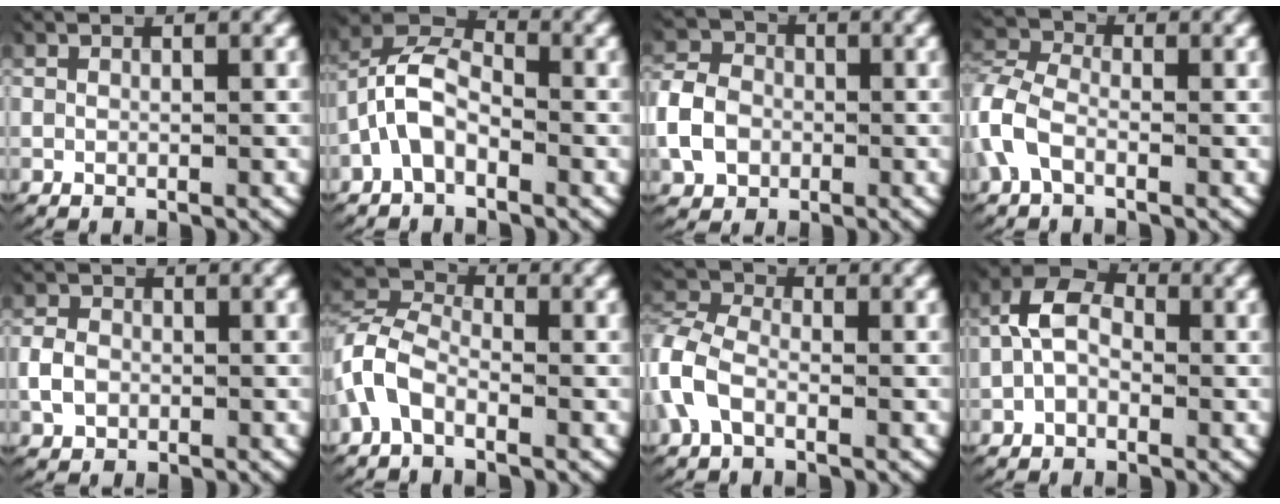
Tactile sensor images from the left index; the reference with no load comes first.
{"total": 4.9, "force": [-0.2, 4.0, 2.9], "torque": [-0.056, -0.001, -0.016]}
{"total": 4.9, "force": [-0.9, 4.2, 2.4], "torque": [-0.054, -0.003, -0.018]}
{"total": 4.6, "force": [-1.0, 3.8, 2.5], "torque": [-0.070, -0.002, -0.027]}
{"total": 2.2, "force": [-0.5, 1.8, 1.1], "torque": [-0.035, -0.005, -0.005]}
{"total": 5.3, "force": [-1.0, 4.4, 2.7], "torque": [-0.073, -0.006, -0.029]}
{"total": 5.1, "force": [-0.8, 4.3, 2.7], "torque": [-0.073, 0.000, -0.024]}
{"total": 5.0, "force": [0.6, 3.5, 3.5], "torque": [-0.057, 0.009, -0.002]}